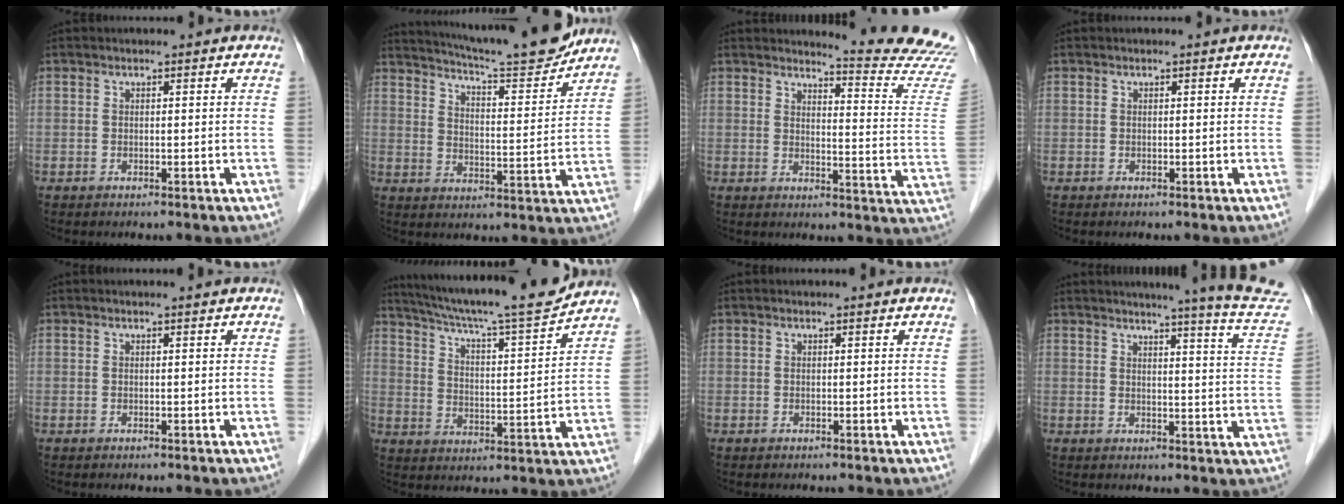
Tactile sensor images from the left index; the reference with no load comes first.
{"total": 15.7, "force": [14.6, 0.1, 5.9], "torque": [-0.099, -0.021, 0.208]}
{"total": 13.9, "force": [13.7, -1.7, 1.1], "torque": [-0.008, -0.140, 0.138]}
{"total": 0.0}
{"total": 0.7, "force": [0.6, -0.1, 0.2], "torque": [-0.009, 0.002, 0.010]}
{"total": 17.8, "force": [16.2, -0.3, 7.4], "torque": [-0.128, -0.015, 0.243]}
{"total": 1.0, "force": [1.0, 0.1, 0.1], "torque": [-0.010, 0.004, 0.008]}
{"total": 16.1, "force": [15.2, -1.8, 5.0], "torque": [-0.066, -0.103, 0.154]}